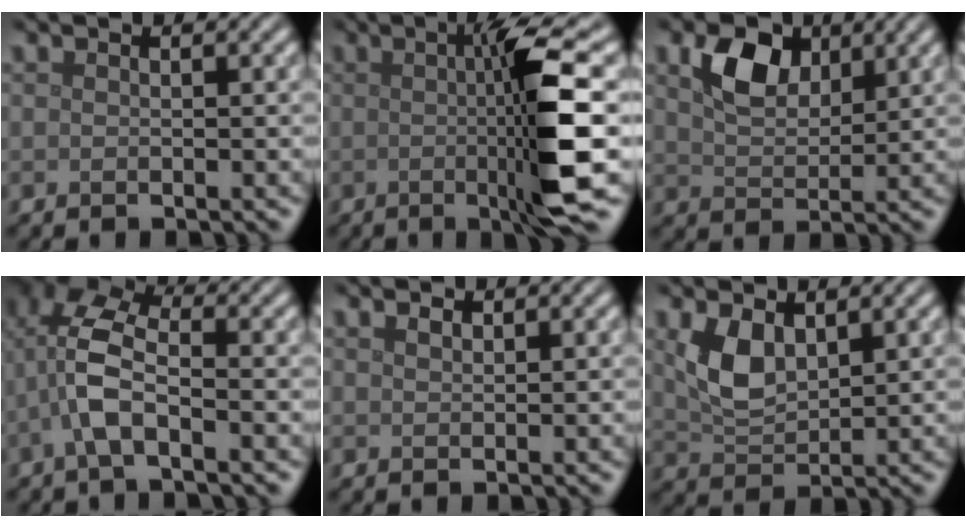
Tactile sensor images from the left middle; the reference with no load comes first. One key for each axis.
{"total": 8.9, "fx": -0.2, "fy": 1.0, "fz": 8.8, "tx": -0.134, "ty": -0.008, "tz": 0.001}
{"total": 4.3, "fx": 2.2, "fy": 2.7, "fz": 2.6, "tx": -0.053, "ty": 0.004, "tz": 0.038}
{"total": 6.0, "fx": -1.4, "fy": 2.9, "fz": 5.1, "tx": -0.113, "ty": 0.015, "tz": -0.037}
{"total": 0.6, "fx": 0.6, "fy": 0.2, "fz": 0.1, "tx": -0.002, "ty": -0.001, "tz": 0.013}
{"total": 3.7, "fx": 1.5, "fy": 2.1, "fz": 2.7, "tx": -0.065, "ty": 0.000, "tz": 0.035}